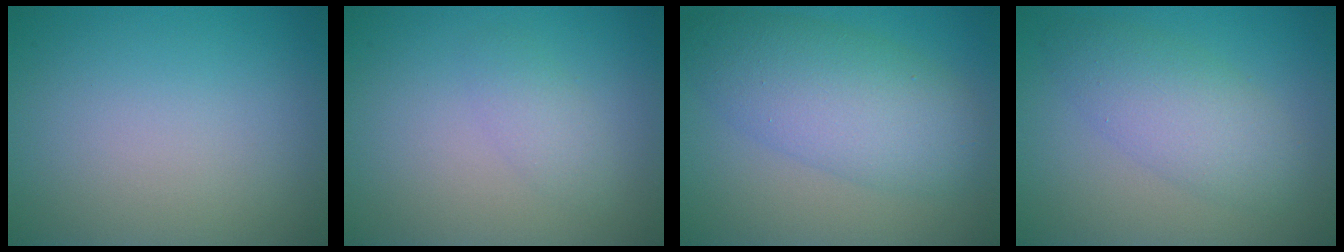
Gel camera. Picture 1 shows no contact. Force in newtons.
{"total": 1.6, "press": 1.6, "slide": 0.1}
{"total": 6.9, "press": 6.9, "slide": 0.3}
{"total": 4.3, "press": 4.3, "slide": 0.3}